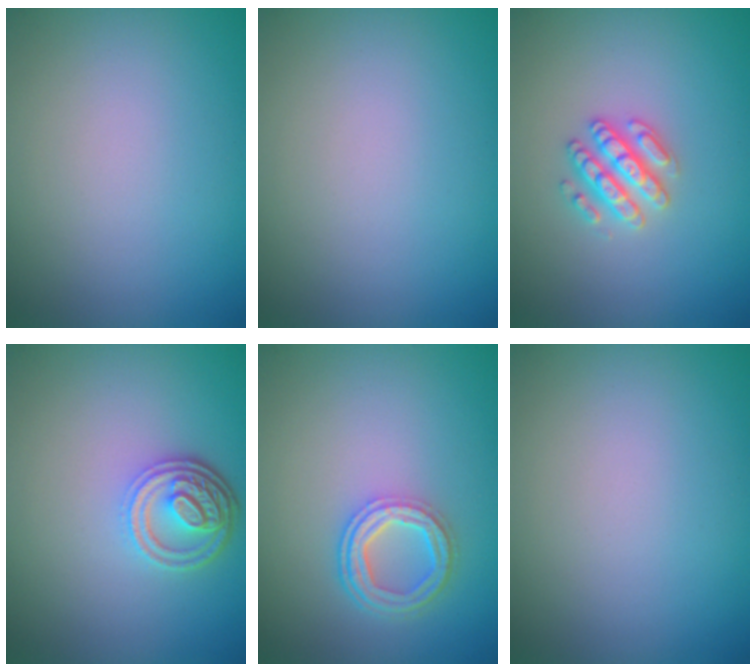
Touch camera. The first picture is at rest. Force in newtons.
{"total": 0.0}
{"total": 2.8, "press": 2.7, "slide": 0.6}
{"total": 4.1, "press": 3.2, "slide": 2.5}
{"total": 3.8, "press": 2.9, "slide": 2.4}
{"total": 0.0}